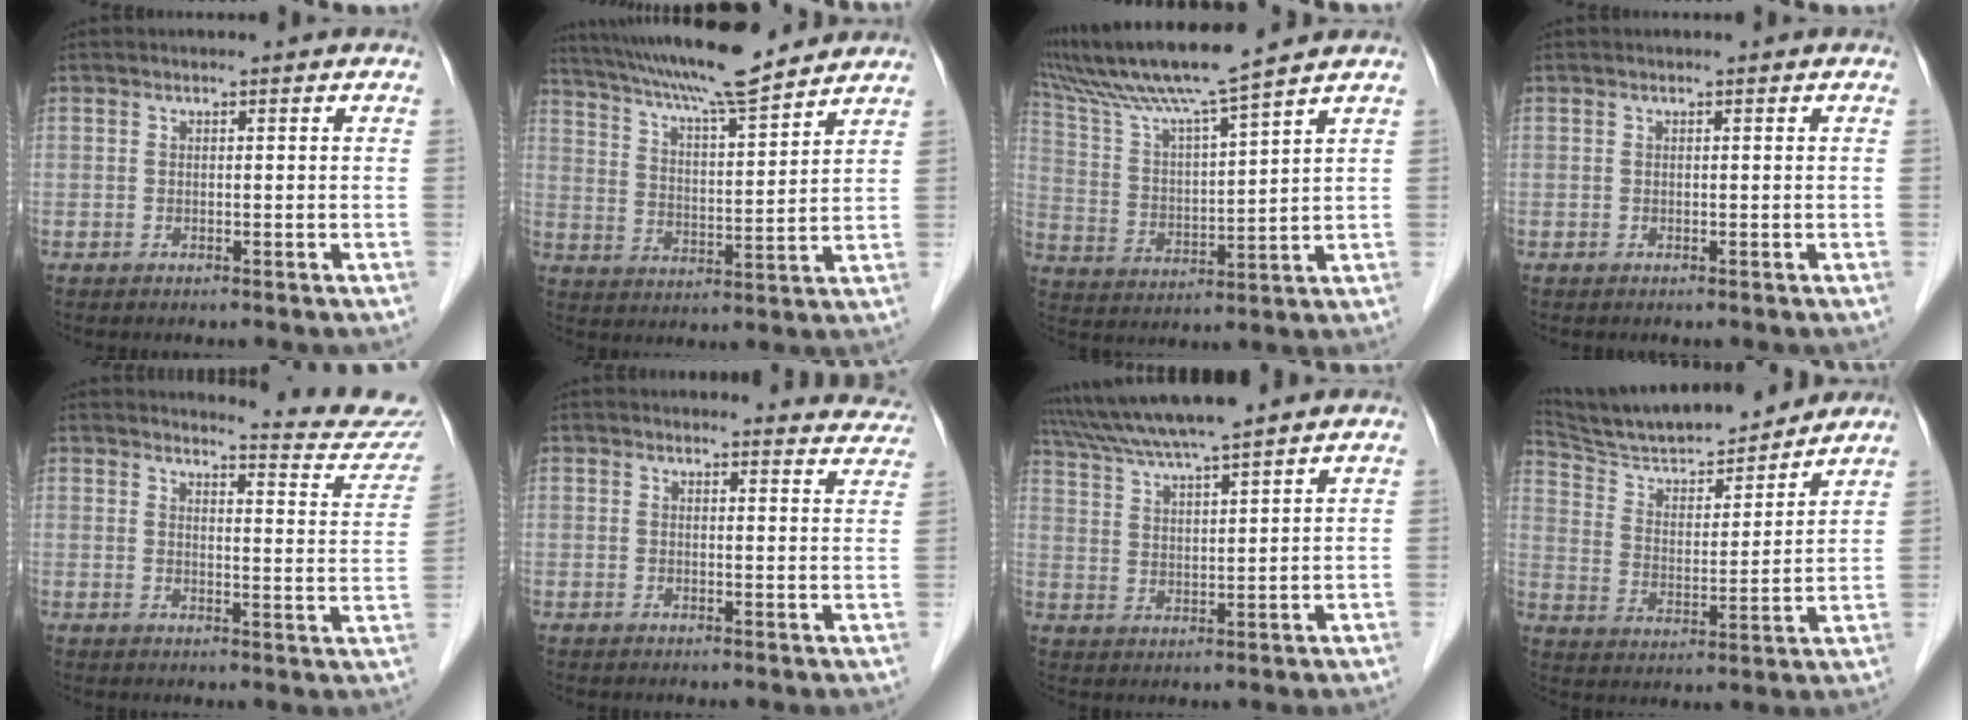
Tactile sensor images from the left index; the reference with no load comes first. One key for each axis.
{"total": 16.6, "fx": 14.6, "fy": 1.0, "fz": 7.8, "tx": -0.138, "ty": 0.015, "tz": 0.233}
{"total": 14.0, "fx": 11.8, "fy": -1.5, "fz": 7.4, "tx": -0.145, "ty": 0.011, "tz": 0.212}
{"total": 0.0}
{"total": 10.6, "fx": 10.6, "fy": 0.0, "fz": 0.4, "tx": 0.004, "ty": -0.072, "tz": 0.104}
{"total": 6.8, "fx": 6.7, "fy": 1.1, "fz": -0.2, "tx": 0.025, "ty": -0.030, "tz": 0.044}
{"total": 11.6, "fx": 10.2, "fy": -0.6, "fz": 5.5, "tx": -0.104, "ty": 0.026, "tz": 0.173}
{"total": 17.4, "fx": 16.1, "fy": 2.1, "fz": 6.2, "tx": -0.112, "ty": 0.001, "tz": 0.261}